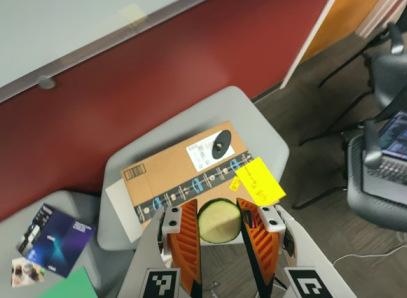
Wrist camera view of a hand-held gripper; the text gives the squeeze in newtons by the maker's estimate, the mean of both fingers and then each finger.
{"total": 8.6, "left": 8.6, "right": 8.5}